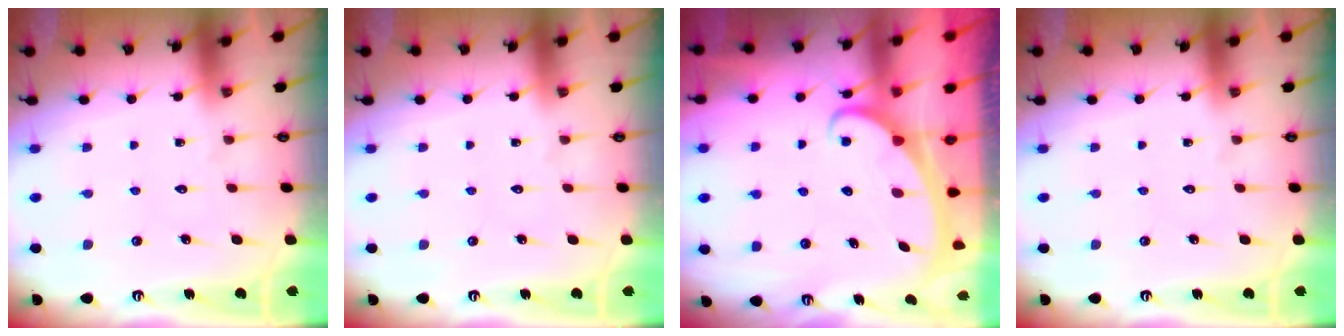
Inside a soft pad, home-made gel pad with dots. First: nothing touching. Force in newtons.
{"total": 0.0}
{"total": 2.4, "press": 2.4, "slide": 0.3}
{"total": 0.0}